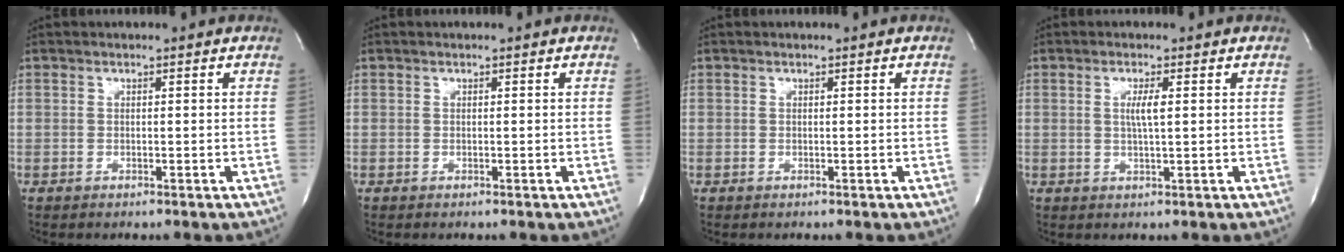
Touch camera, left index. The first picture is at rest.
{"total": 0.0}
{"total": 0.0}
{"total": 2.6, "force": [0.5, 0.0, 2.5], "torque": [-0.051, -0.003, 0.009]}